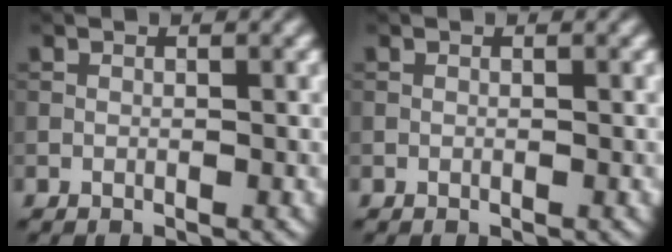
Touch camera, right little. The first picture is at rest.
{"total": 0.0}